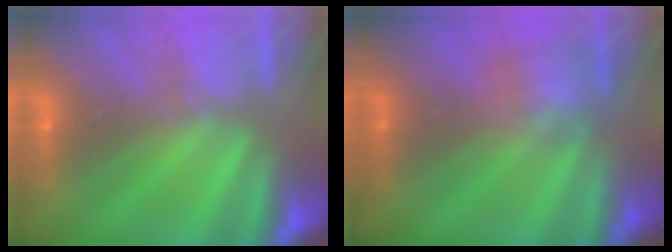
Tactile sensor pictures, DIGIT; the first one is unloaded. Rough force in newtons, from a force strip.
{"total": 2.4}